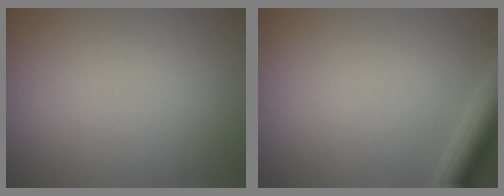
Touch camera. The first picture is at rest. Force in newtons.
{"total": 3.5, "press": 3.5, "slide": 0.2}